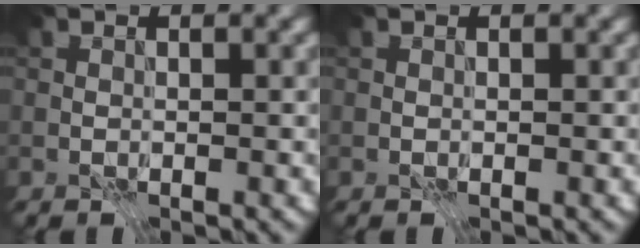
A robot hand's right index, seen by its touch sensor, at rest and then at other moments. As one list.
[{"total": 0.0}]